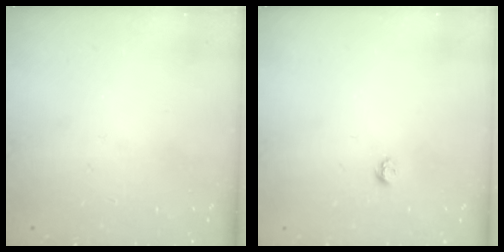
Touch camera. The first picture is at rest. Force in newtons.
{"total": 3.8, "press": 3.7, "slide": 0.5}